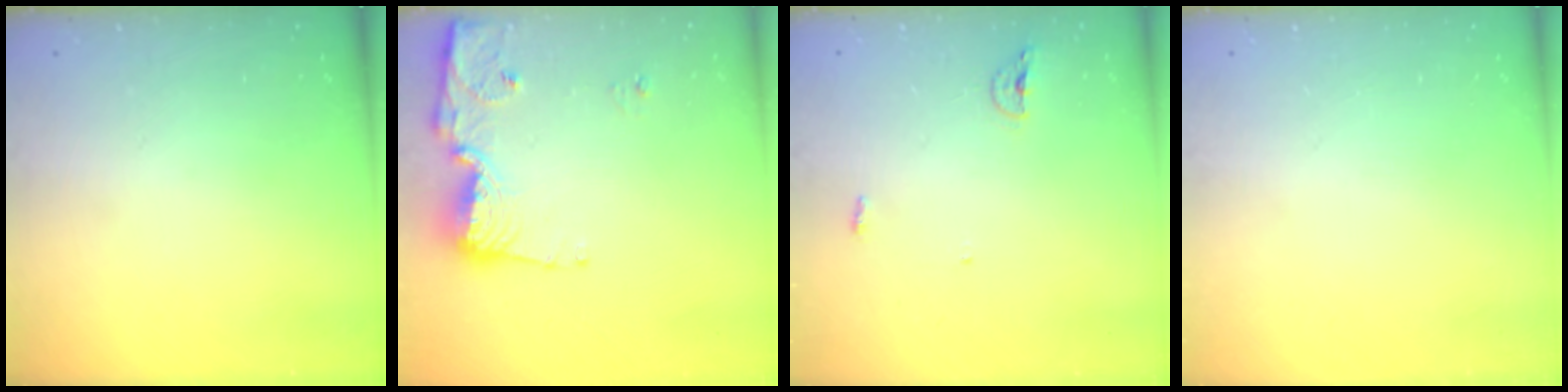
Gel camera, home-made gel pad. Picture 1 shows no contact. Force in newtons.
{"total": 11.7, "press": 11.6, "slide": 1.1}
{"total": 3.9, "press": 3.8, "slide": 0.8}
{"total": 0.0}